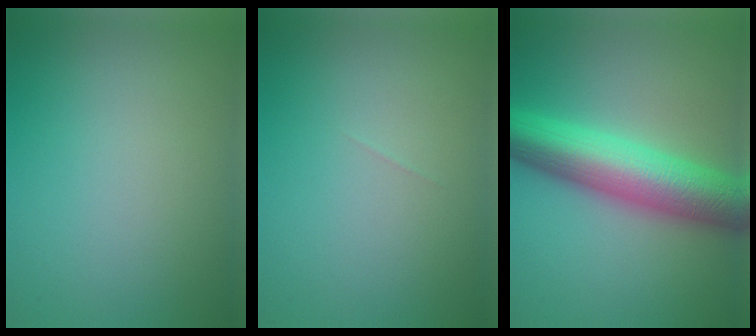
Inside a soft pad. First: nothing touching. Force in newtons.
{"total": 0.0}
{"total": 9.8, "press": 9.8, "slide": 0.2}